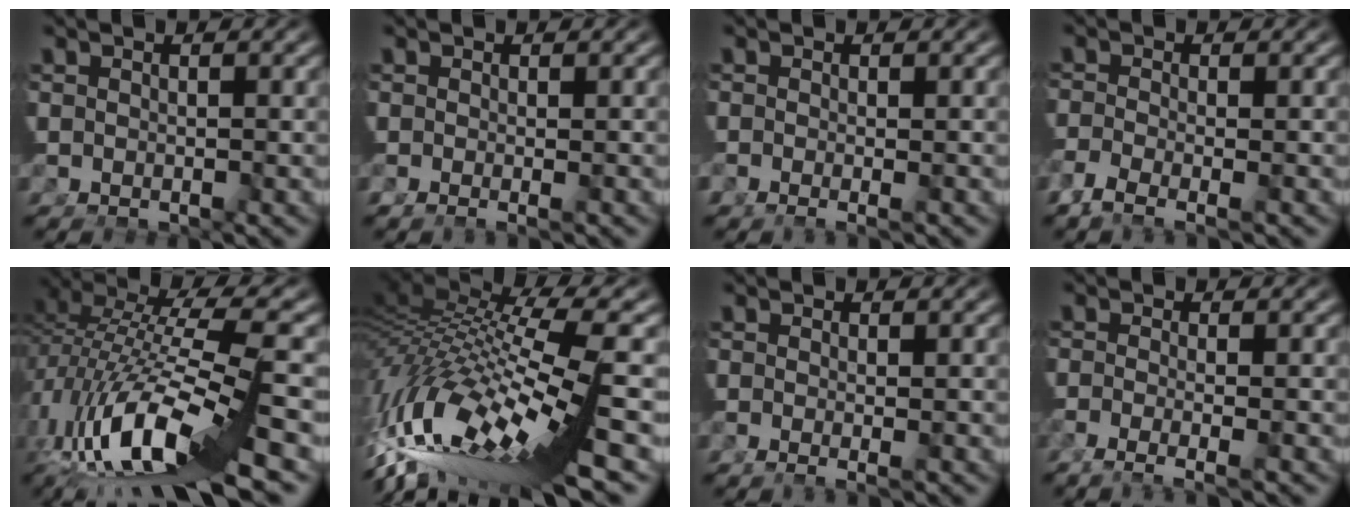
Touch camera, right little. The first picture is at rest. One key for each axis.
{"total": 1.2, "fx": -0.6, "fy": 0.5, "fz": 0.9, "tx": -0.023, "ty": -0.012, "tz": -0.004}
{"total": 1.5, "fx": -0.9, "fy": 0.4, "fz": 1.1, "tx": -0.024, "ty": -0.014, "tz": -0.009}
{"total": 2.6, "fx": -1.8, "fy": -0.1, "fz": 1.9, "tx": -0.038, "ty": -0.017, "tz": -0.023}
{"total": 11.3, "fx": -3.7, "fy": 4.2, "fz": 9.8, "tx": -0.198, "ty": -0.036, "tz": -0.033}
{"total": 11.2, "fx": -1.7, "fy": 5.7, "fz": 9.5, "tx": -0.184, "ty": -0.023, "tz": -0.012}
{"total": 1.3, "fx": -0.7, "fy": -0.2, "fz": 1.0, "tx": -0.022, "ty": -0.014, "tz": -0.005}
{"total": 2.6, "fx": -1.7, "fy": -0.4, "fz": 1.9, "tx": -0.035, "ty": -0.012, "tz": -0.027}